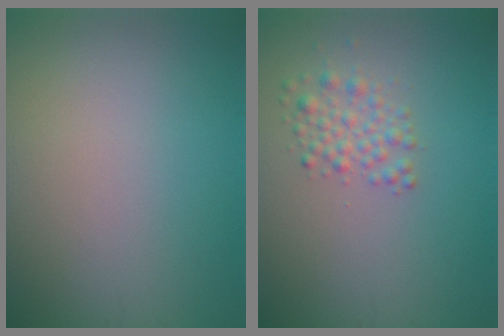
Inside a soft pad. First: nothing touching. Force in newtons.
{"total": 2.2, "press": 2.2, "slide": 0.1}